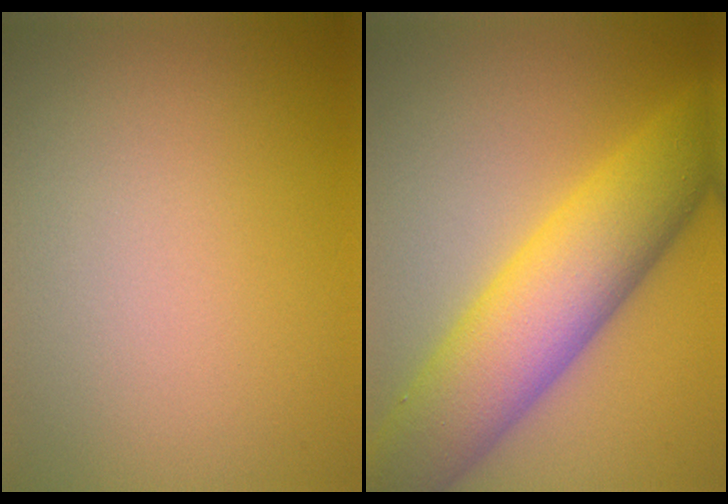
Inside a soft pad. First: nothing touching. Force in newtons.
{"total": 10.2, "press": 10.2, "slide": 0.3}